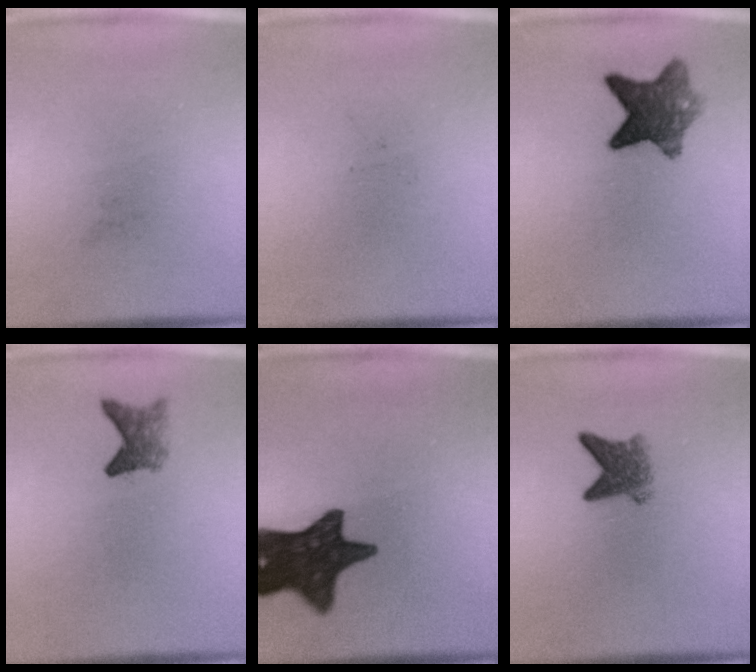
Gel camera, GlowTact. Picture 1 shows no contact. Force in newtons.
{"total": 0.0}
{"total": 7.9}
{"total": 2.7}
{"total": 15.5}
{"total": 3.8}